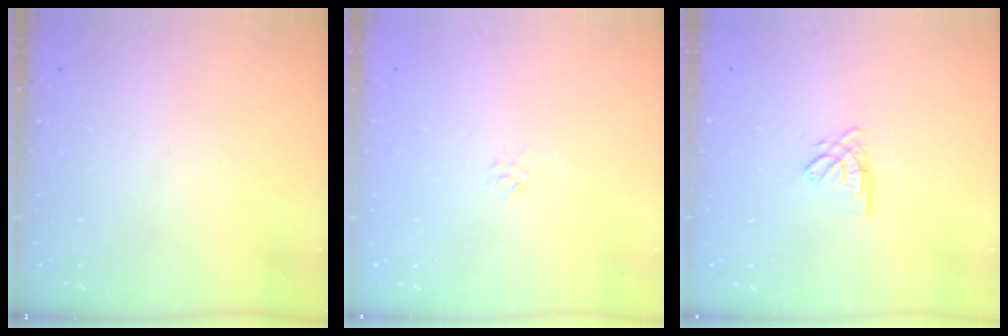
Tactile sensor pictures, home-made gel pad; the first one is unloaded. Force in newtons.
{"total": 2.3, "press": 2.2, "slide": 0.6}
{"total": 2.7, "press": 2.7, "slide": 0.3}